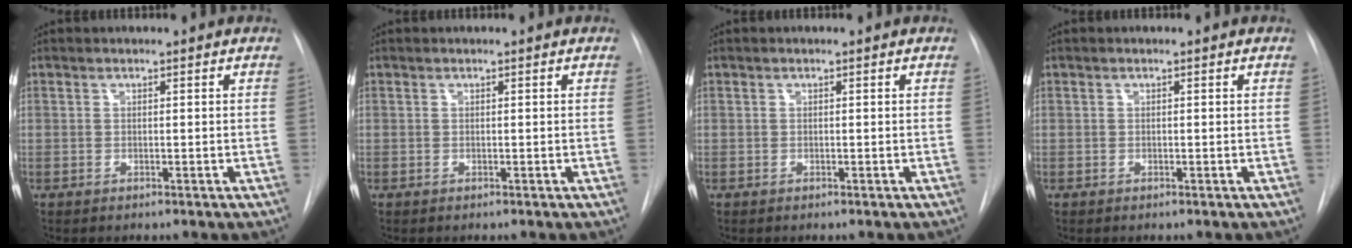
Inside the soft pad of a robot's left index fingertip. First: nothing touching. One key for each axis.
{"total": 0.0}
{"total": 0.0}
{"total": 0.0}